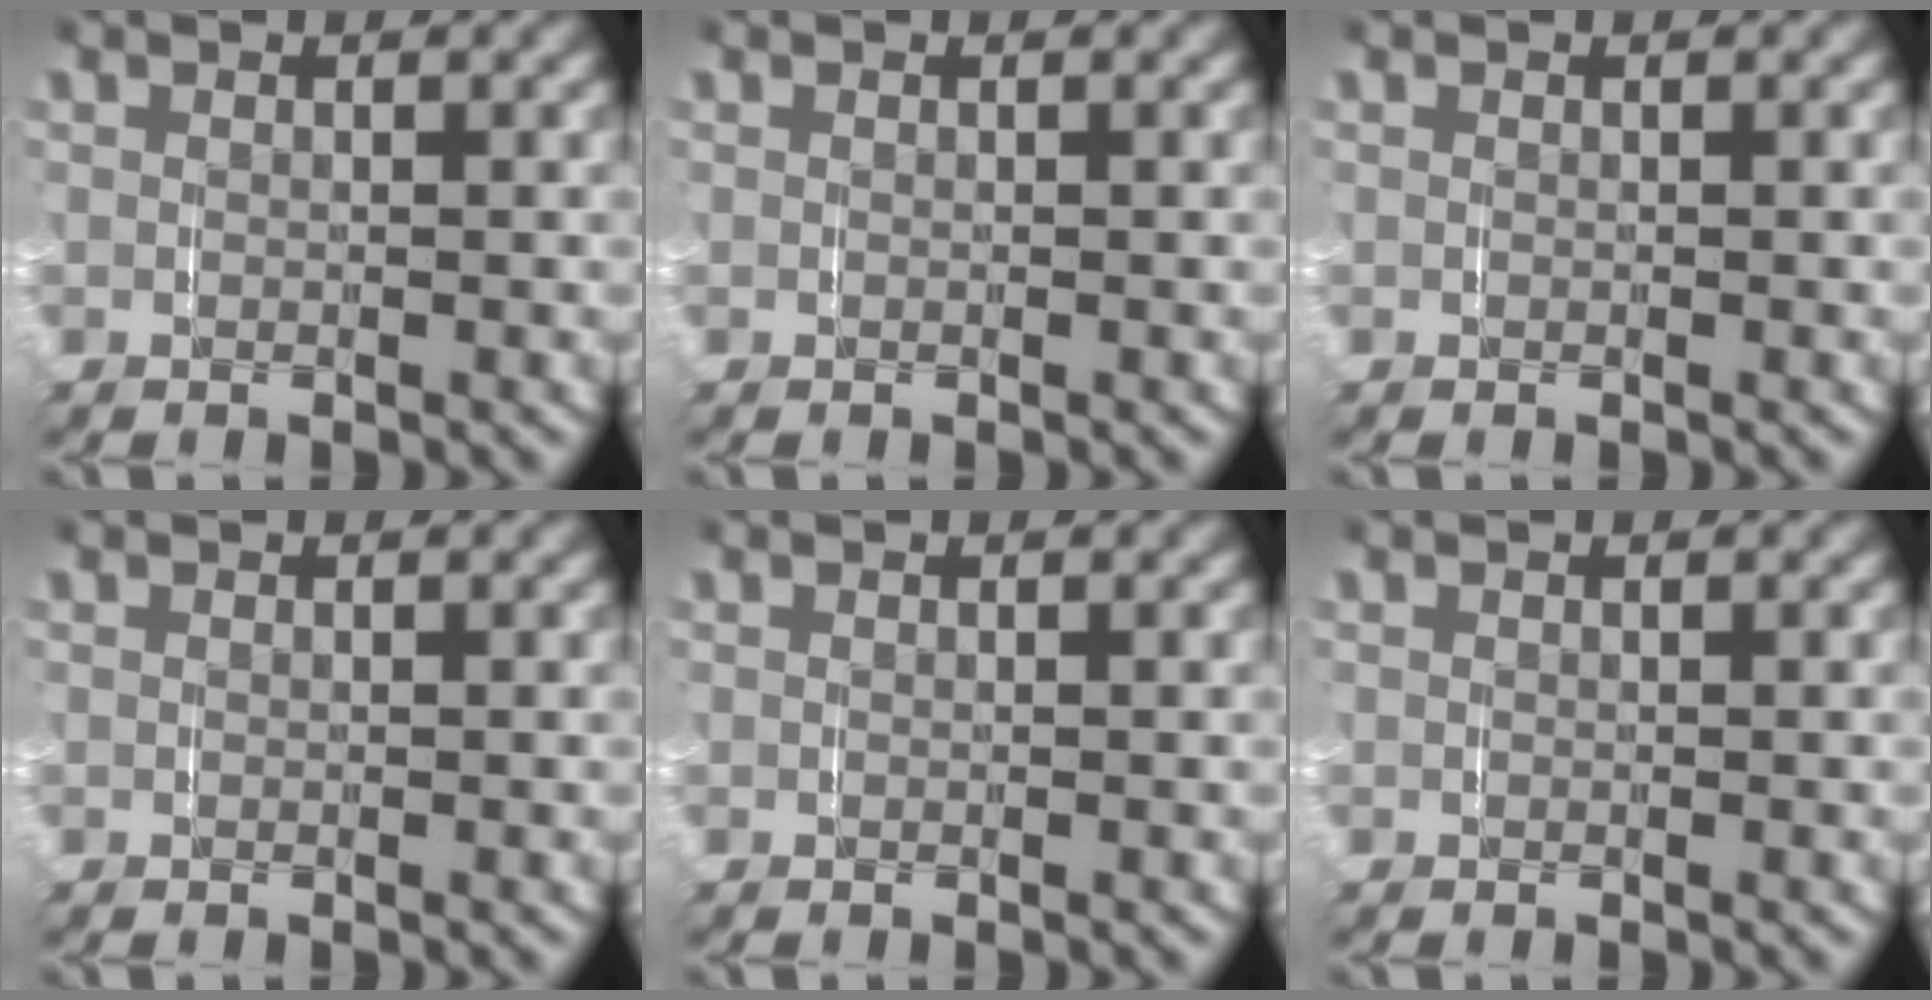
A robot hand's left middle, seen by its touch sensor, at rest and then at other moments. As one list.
[{"total": 0.0}, {"total": 0.0}, {"total": 0.0}, {"total": 0.0}, {"total": 0.0}]